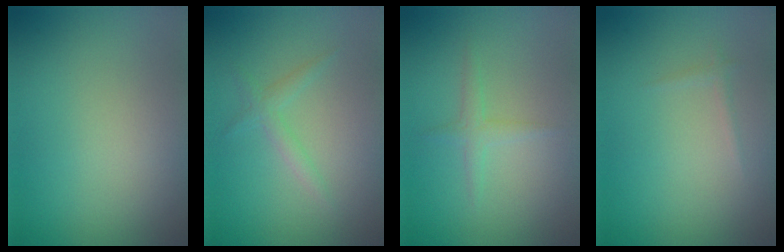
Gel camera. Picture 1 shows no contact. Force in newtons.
{"total": 1.3, "press": 1.3, "slide": 0.0}
{"total": 1.2, "press": 1.2, "slide": 0.0}
{"total": 0.6, "press": 0.6, "slide": 0.0}